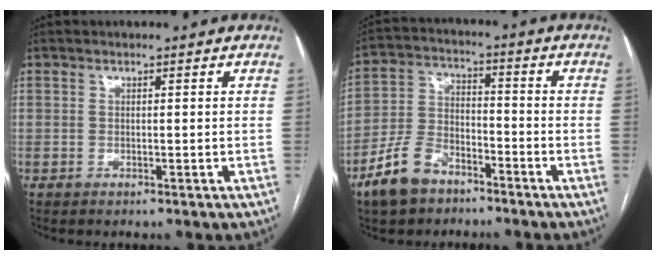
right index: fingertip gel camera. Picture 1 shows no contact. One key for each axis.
{"total": 9.7, "fx": -6.5, "fy": 5.3, "fz": 4.8, "tx": -0.114, "ty": 0.003, "tz": -0.125}